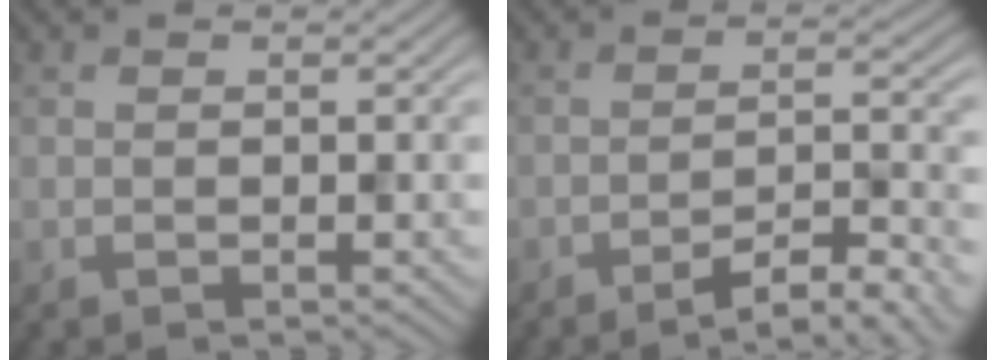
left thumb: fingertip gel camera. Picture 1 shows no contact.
{"total": 6.3, "force": [-4.7, 1.1, 4.0], "torque": [-0.067, 0.007, -0.067]}